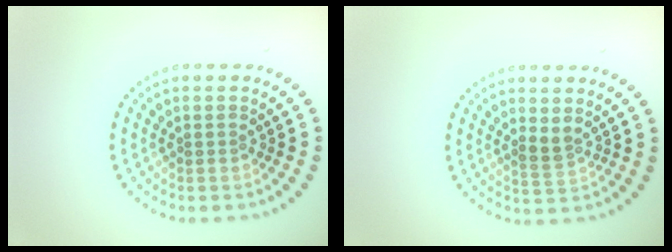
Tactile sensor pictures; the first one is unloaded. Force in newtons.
{"total": 1.2, "press": 1.0, "slide": 0.6}